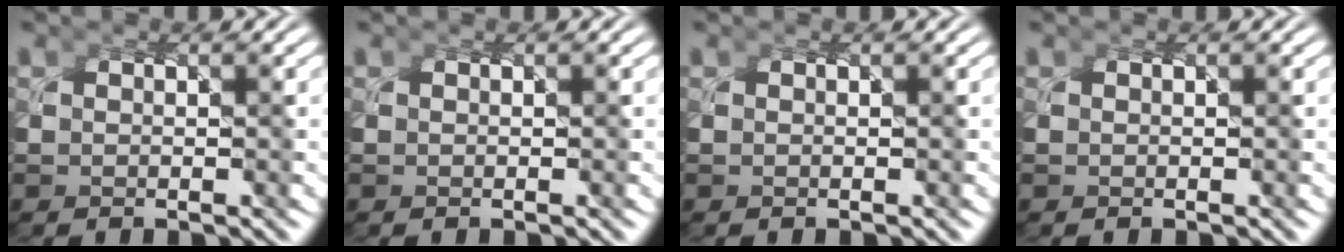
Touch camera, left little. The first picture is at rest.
{"total": 0.0}
{"total": 0.0}
{"total": 0.0}